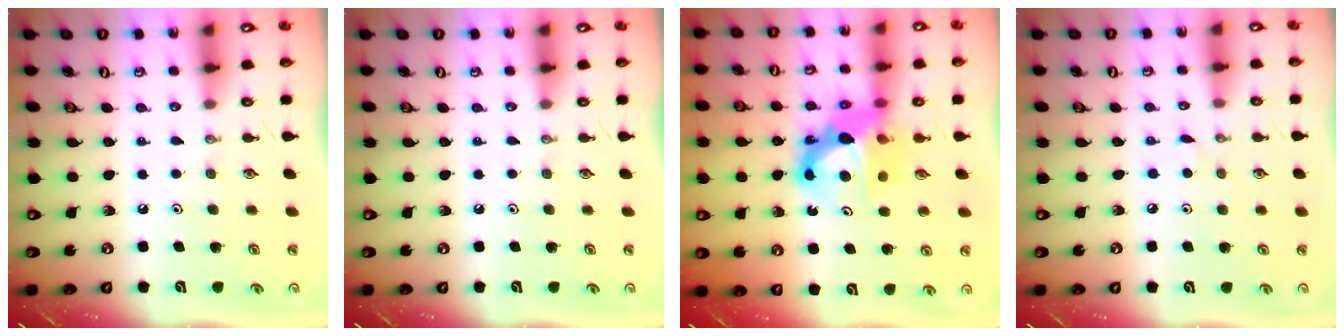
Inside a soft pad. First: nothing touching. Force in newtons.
{"total": 0.0}
{"total": 12.9, "press": 12.8, "slide": 1.5}
{"total": 2.1, "press": 2.1, "slide": 0.3}